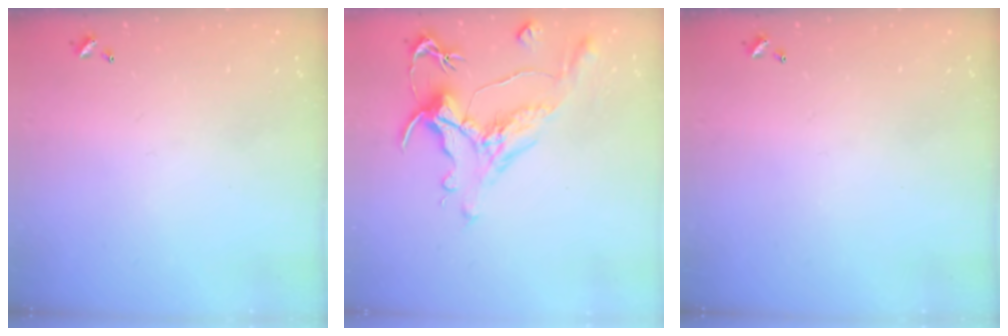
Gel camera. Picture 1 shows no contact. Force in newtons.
{"total": 1.5, "press": 0.4, "slide": 1.5}
{"total": 0.0}